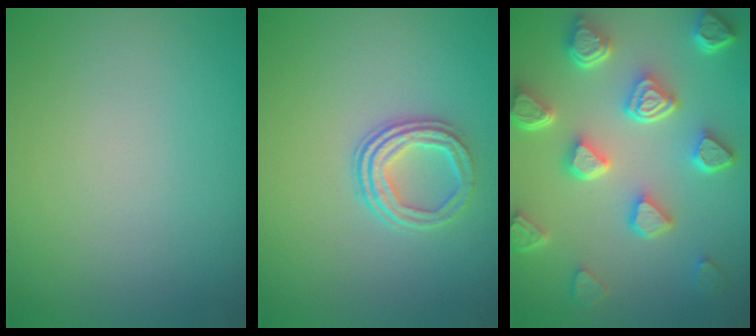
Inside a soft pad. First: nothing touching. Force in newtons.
{"total": 3.2, "press": 2.5, "slide": 2.0}
{"total": 7.5, "press": 5.7, "slide": 4.8}